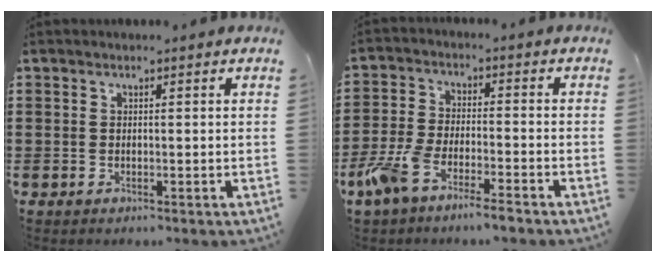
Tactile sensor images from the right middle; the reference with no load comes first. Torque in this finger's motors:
{"motor_torque": [1.24, -0.90, 0.52, 0.21]}